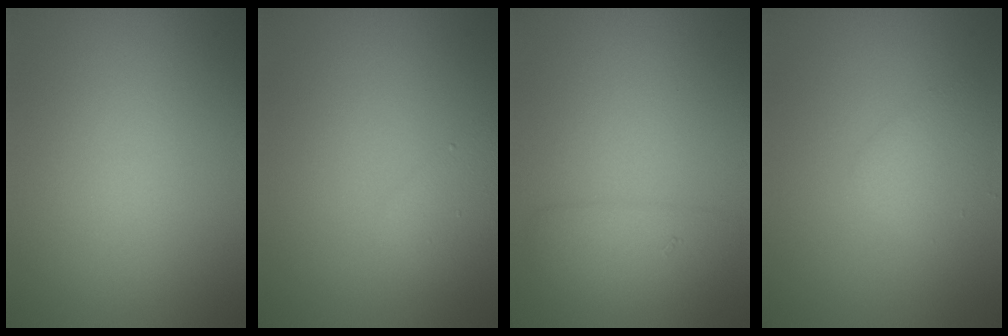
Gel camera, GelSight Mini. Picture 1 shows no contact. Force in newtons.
{"total": 1.9, "press": 1.9, "slide": 0.0}
{"total": 2.7, "press": 2.7, "slide": 0.1}
{"total": 1.8, "press": 1.8, "slide": 0.1}